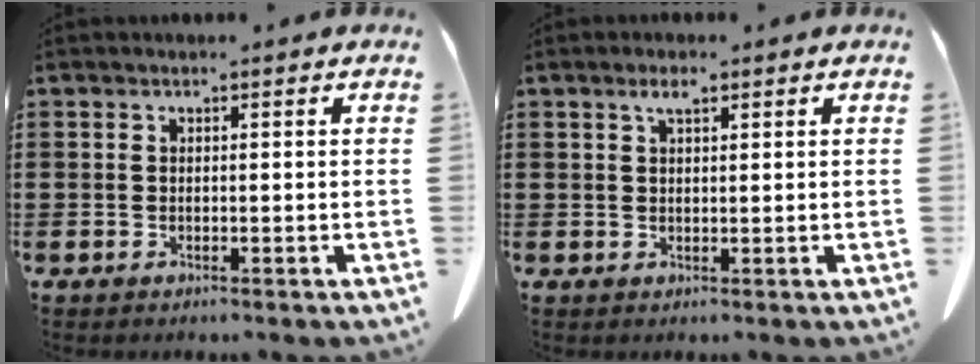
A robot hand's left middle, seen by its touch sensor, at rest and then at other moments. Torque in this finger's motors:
{"motor_torque": [0.39, 0.22, 0.04, 0.02]}